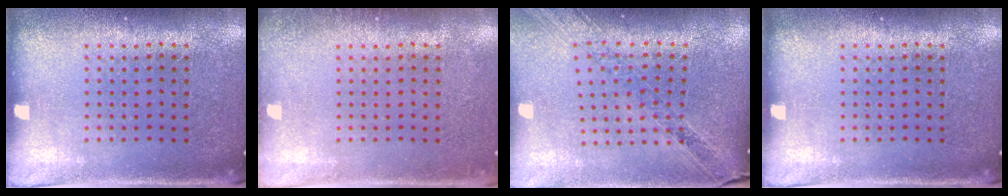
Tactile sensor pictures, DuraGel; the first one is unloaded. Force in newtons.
{"total": 1.1, "press": 1.0, "slide": 0.2}
{"total": 1.1, "press": 1.1, "slide": 0.2}
{"total": 0.0}